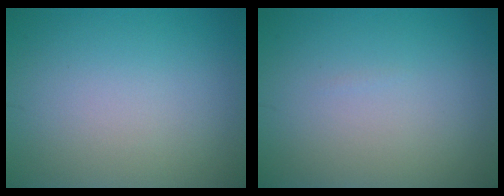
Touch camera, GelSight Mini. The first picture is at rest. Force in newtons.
{"total": 0.0}